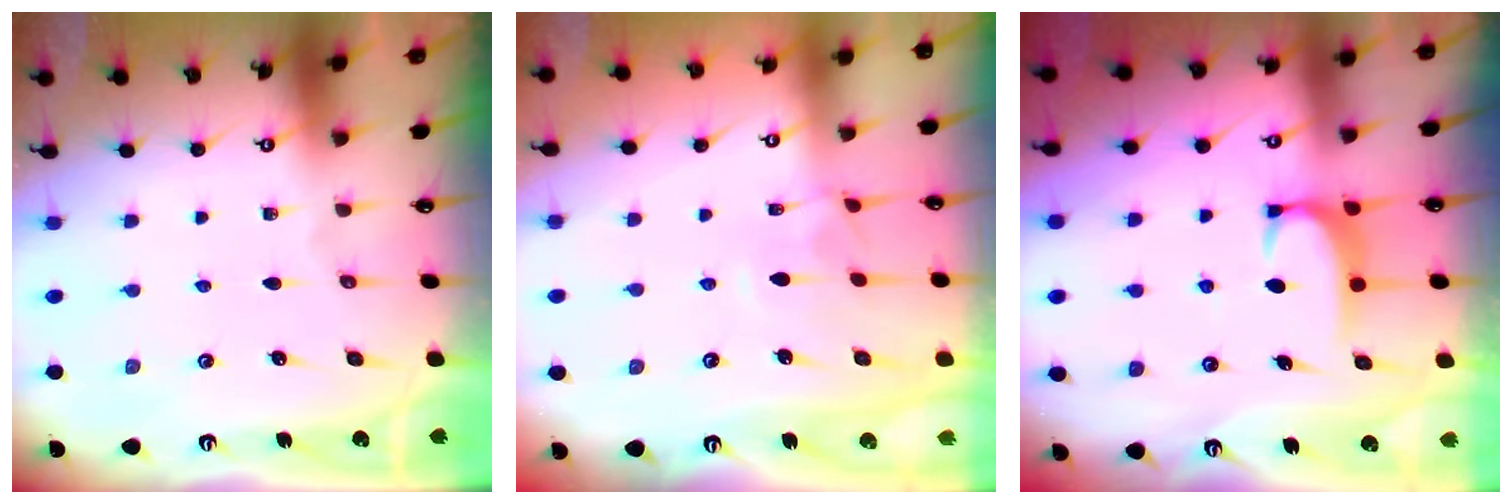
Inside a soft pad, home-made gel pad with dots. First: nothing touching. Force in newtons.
{"total": 2.9, "press": 2.8, "slide": 0.4}
{"total": 1.9, "press": 1.8, "slide": 0.4}